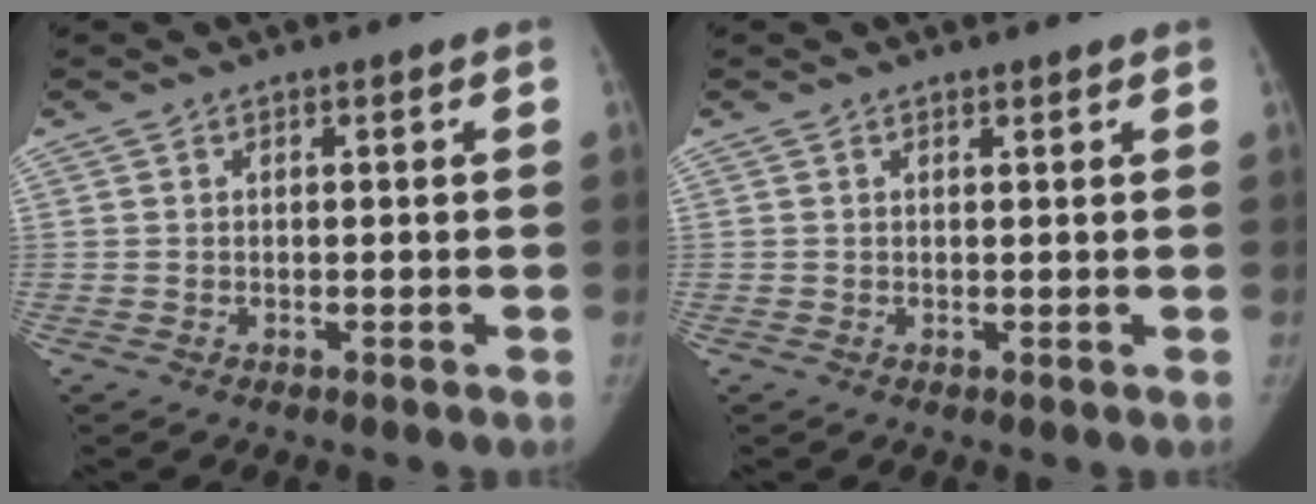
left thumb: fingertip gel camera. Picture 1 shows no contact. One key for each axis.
{"total": 0.7, "fx": 0.6, "fy": 0.2, "fz": 0.3, "tx": -0.007, "ty": -0.004, "tz": 0.010}